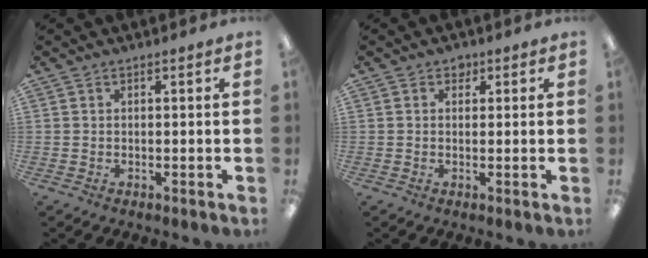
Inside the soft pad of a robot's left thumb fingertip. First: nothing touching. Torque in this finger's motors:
{"motor_torque": [0.07, -0.01, -0.19, 0.07, 0.00]}